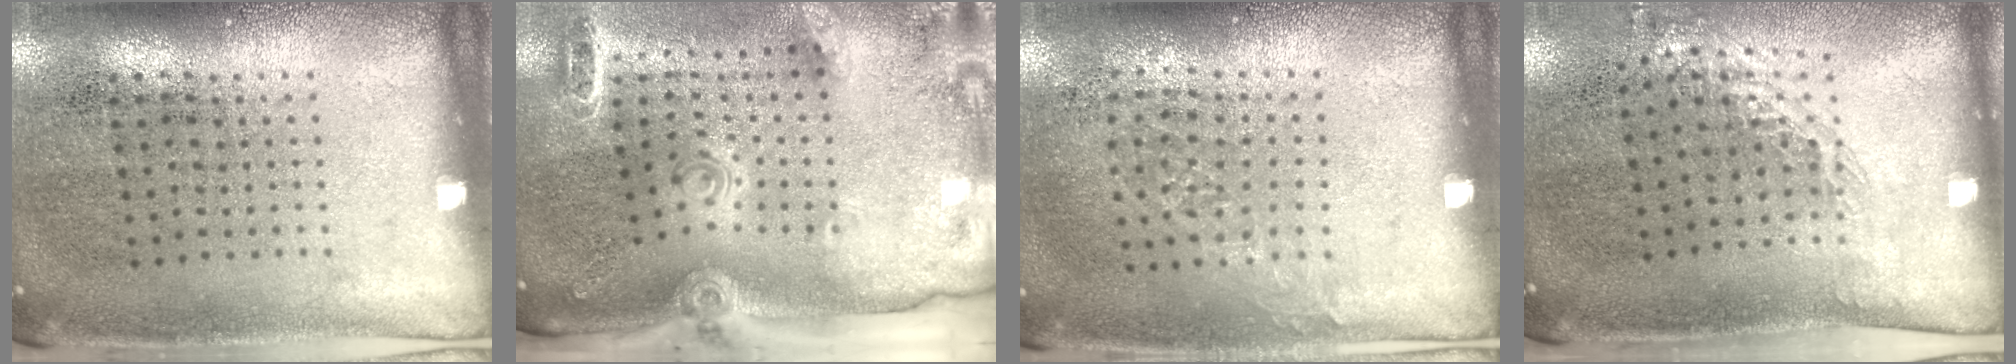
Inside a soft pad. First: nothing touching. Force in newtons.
{"total": 2.8, "press": 2.1, "slide": 1.9}
{"total": 0.9, "press": 0.8, "slide": 0.4}
{"total": 1.2, "press": 0.9, "slide": 0.7}